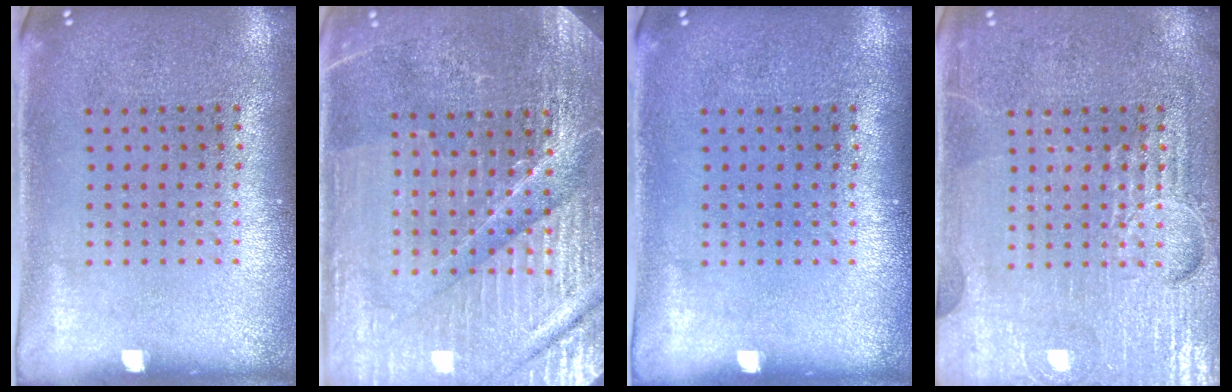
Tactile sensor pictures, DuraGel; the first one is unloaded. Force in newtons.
{"total": 4.9, "press": 4.6, "slide": 1.7}
{"total": 0.0}
{"total": 6.2, "press": 6.1, "slide": 0.8}